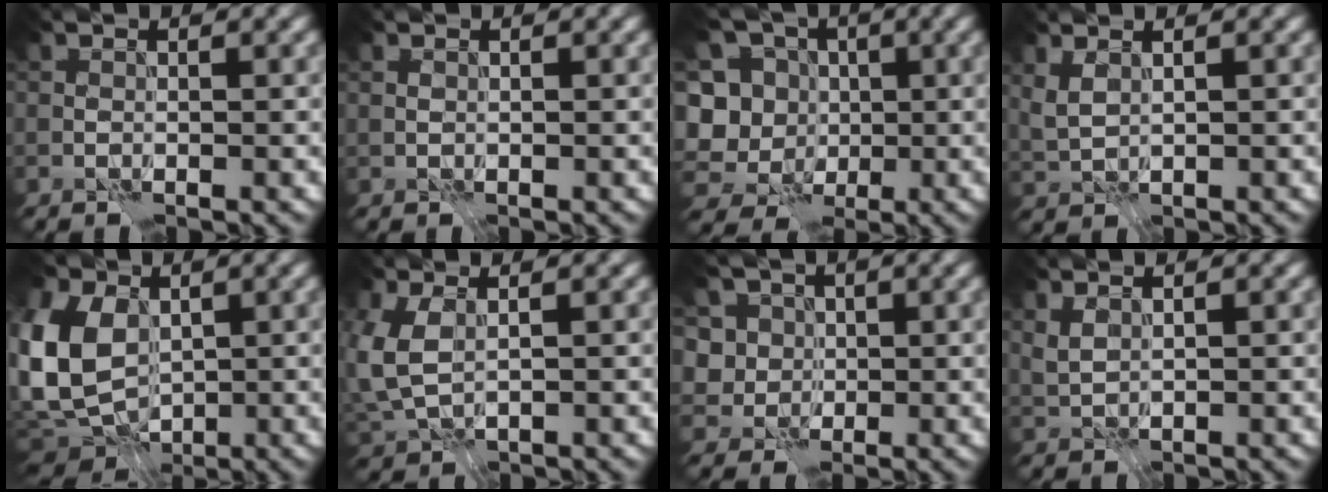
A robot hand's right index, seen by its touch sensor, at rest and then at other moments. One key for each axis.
{"total": 0.0}
{"total": 12.8, "fx": -1.0, "fy": 11.8, "fz": 4.8, "tx": -0.143, "ty": 0.017, "tz": -0.030}
{"total": 2.0, "fx": 1.1, "fy": 0.9, "fz": 1.4, "tx": -0.034, "ty": 0.001, "tz": 0.031}
{"total": 11.3, "fx": 0.1, "fy": 8.1, "fz": 7.9, "tx": -0.177, "ty": -0.015, "tz": -0.003}
{"total": 4.9, "fx": 0.8, "fy": 2.9, "fz": 3.8, "tx": -0.101, "ty": -0.002, "tz": 0.017}
{"total": 6.7, "fx": 2.5, "fy": 5.7, "fz": 2.6, "tx": -0.053, "ty": 0.016, "tz": 0.022}
{"total": 1.6, "fx": 1.0, "fy": 0.6, "fz": 1.1, "tx": -0.026, "ty": 0.001, "tz": 0.028}